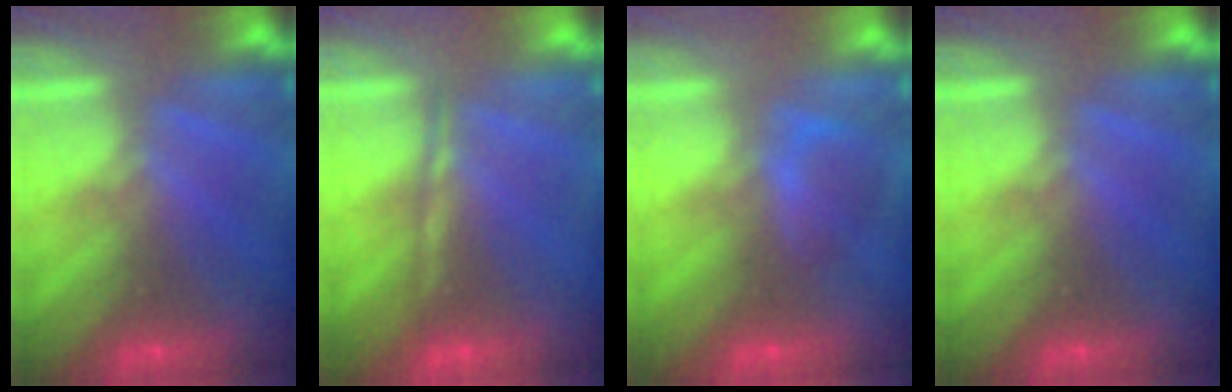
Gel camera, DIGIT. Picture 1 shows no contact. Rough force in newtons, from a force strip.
{"total": 1.7}
{"total": 2.2}
{"total": 0.0}